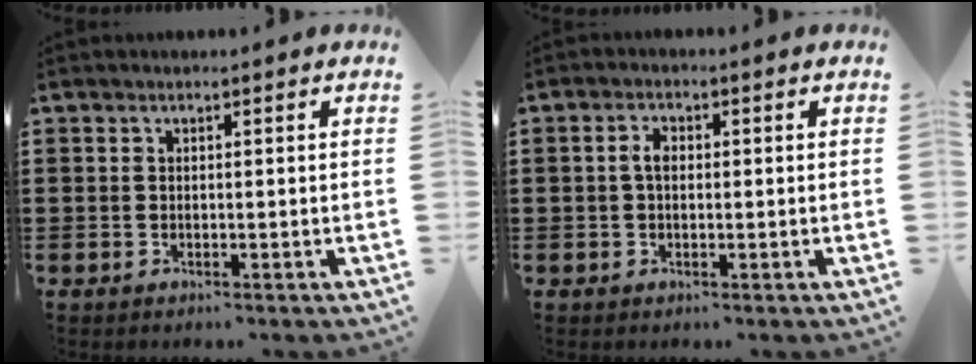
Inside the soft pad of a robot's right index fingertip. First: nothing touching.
{"total": 2.4, "force": [0.1, 1.3, 2.0], "torque": [-0.040, 0.007, 0.000]}